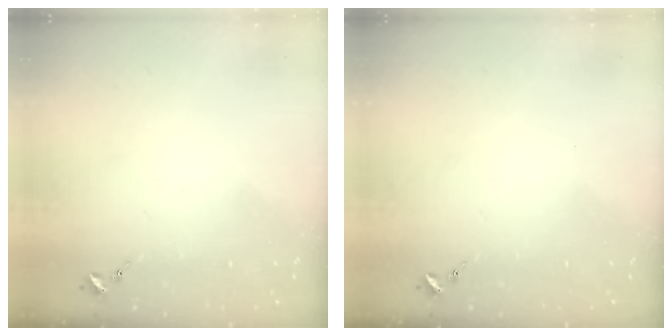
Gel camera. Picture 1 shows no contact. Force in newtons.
{"total": 0.0}